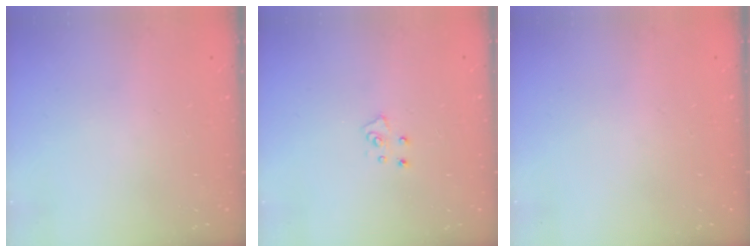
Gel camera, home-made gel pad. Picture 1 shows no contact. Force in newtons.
{"total": 5.7, "press": 5.7, "slide": 0.4}
{"total": 0.0}